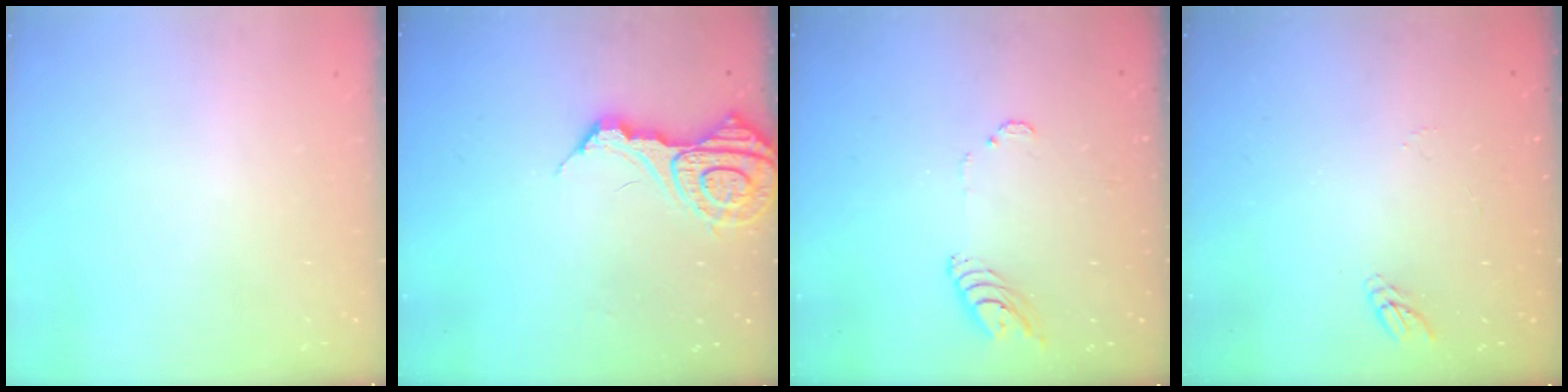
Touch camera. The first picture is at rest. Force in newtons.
{"total": 12.4, "press": 12.3, "slide": 1.3}
{"total": 7.7, "press": 7.7, "slide": 0.8}
{"total": 5.9, "press": 5.8, "slide": 0.5}